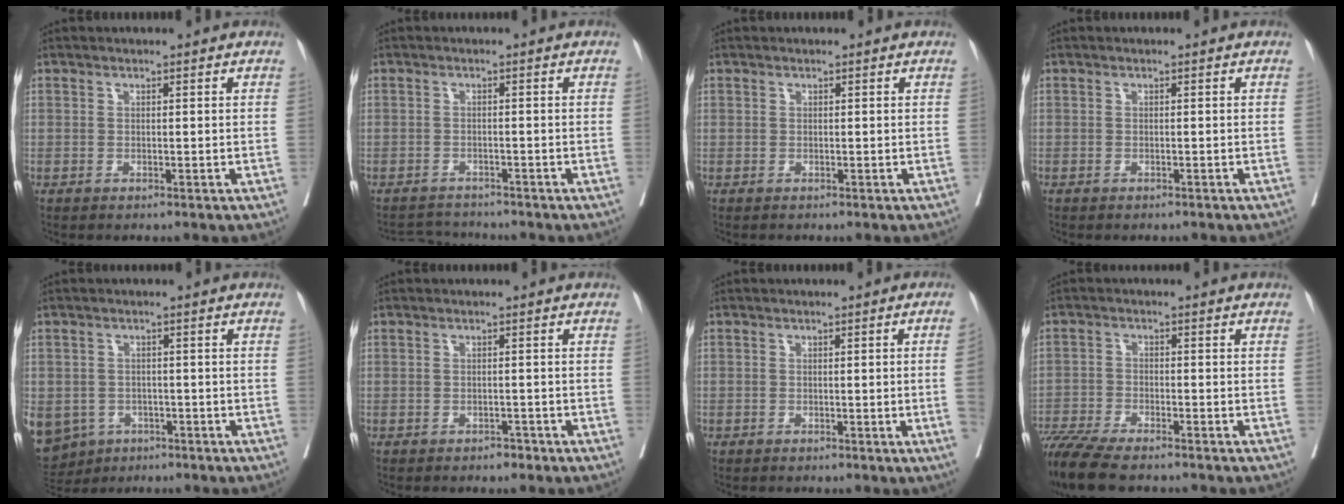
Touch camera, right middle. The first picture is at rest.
{"total": 3.5, "force": [-3.4, 0.1, -0.4], "torque": [0.005, -0.013, -0.056]}
{"total": 0.0}
{"total": 1.0, "force": [-0.9, 0.3, 0.2], "torque": [-0.010, -0.003, -0.014]}
{"total": 13.6, "force": [-6.5, 11.1, 4.6], "torque": [-0.146, -0.007, -0.081]}
{"total": 1.3, "force": [-1.0, 0.5, 0.6], "torque": [-0.010, 0.000, -0.012]}
{"total": 2.6, "force": [-0.5, -0.6, 2.4], "torque": [-0.033, -0.002, -0.007]}
{"total": 10.4, "force": [-8.7, 1.5, 5.4], "torque": [-0.095, -0.023, -0.147]}